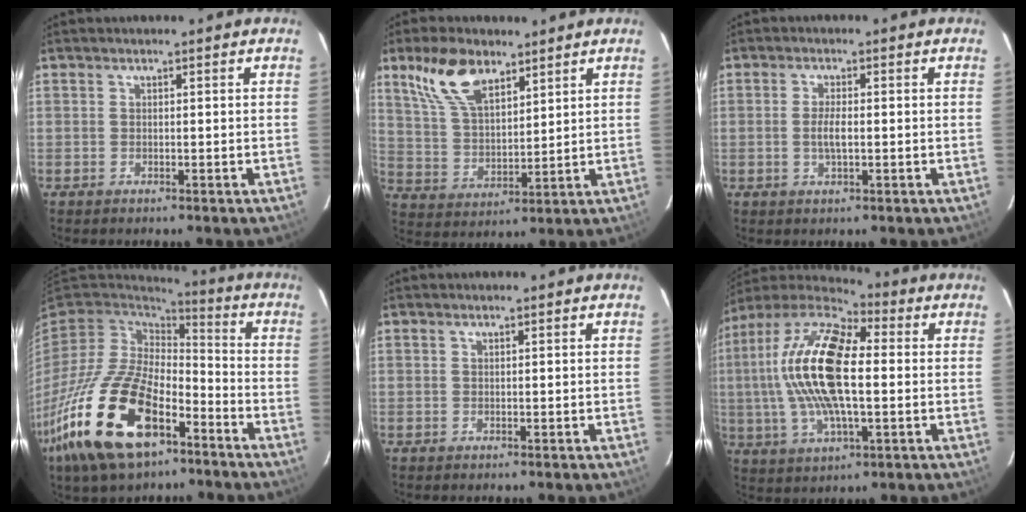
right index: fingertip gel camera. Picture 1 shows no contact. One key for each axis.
{"total": 11.8, "fx": 7.5, "fy": 5.6, "fz": 7.2, "tx": -0.143, "ty": 0.021, "tz": 0.154}
{"total": 3.0, "fx": -0.4, "fy": 0.8, "fz": 2.8, "tx": -0.053, "ty": -0.004, "tz": -0.006}
{"total": 23.6, "fx": -12.5, "fy": 11.9, "fz": 16.2, "tx": -0.351, "ty": -0.034, "tz": -0.224}
{"total": 0.0}
{"total": 20.7, "fx": 1.4, "fy": 8.3, "fz": 18.9, "tx": -0.371, "ty": 0.011, "tz": 0.015}